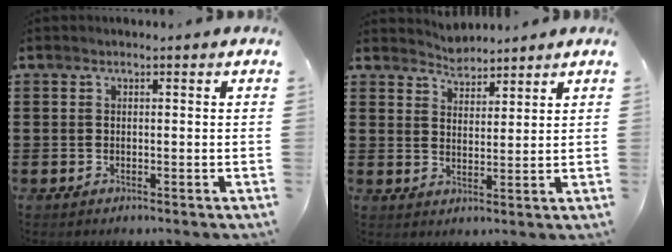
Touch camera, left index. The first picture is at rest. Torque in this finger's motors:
{"motor_torque": [0.55, -0.47, 0.01, -0.01]}